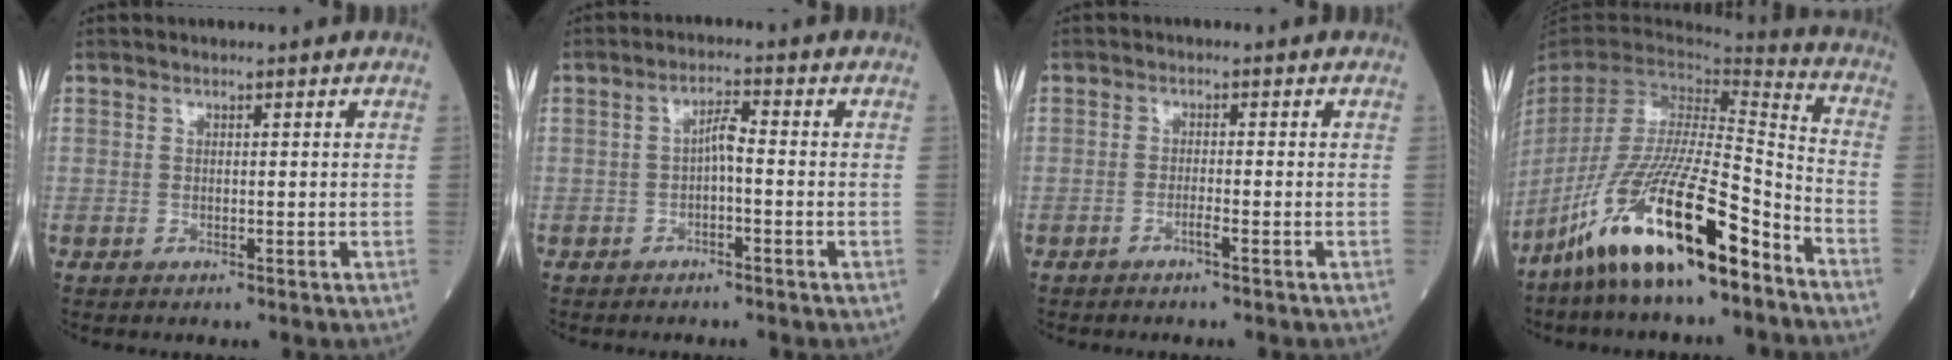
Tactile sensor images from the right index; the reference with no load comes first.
{"total": 2.7, "force": [-0.6, 0.5, 2.5], "torque": [-0.043, 0.008, -0.012]}
{"total": 1.4, "force": [-1.0, -0.2, 0.9], "torque": [-0.017, 0.001, -0.021]}
{"total": 20.3, "force": [-13.9, 2.6, 14.6], "torque": [-0.285, -0.037, -0.259]}